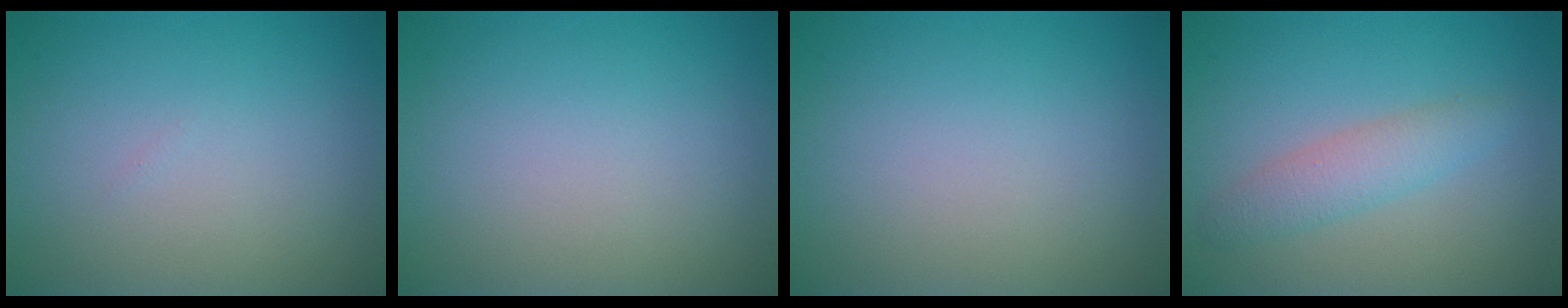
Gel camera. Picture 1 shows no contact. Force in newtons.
{"total": 0.0}
{"total": 0.0}
{"total": 2.6, "press": 2.6, "slide": 0.1}